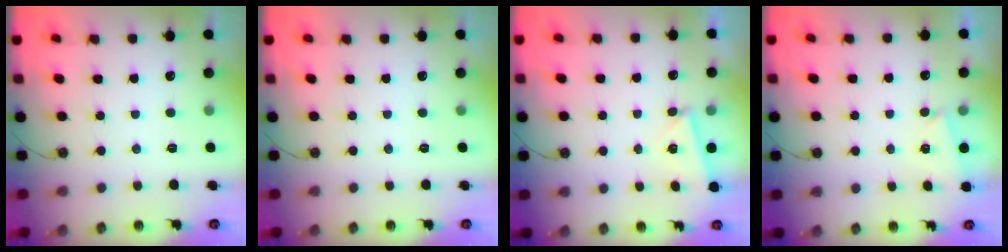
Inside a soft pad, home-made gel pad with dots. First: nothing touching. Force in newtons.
{"total": 0.0}
{"total": 3.0, "press": 2.7, "slide": 1.4}
{"total": 2.5, "press": 1.6, "slide": 1.9}